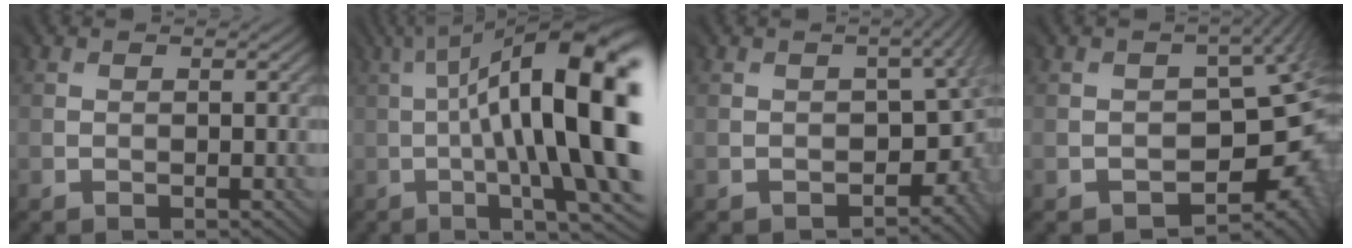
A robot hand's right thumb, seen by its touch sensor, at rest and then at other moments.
{"total": 19.2, "force": [0.9, 5.2, 18.5], "torque": [-0.250, 0.031, 0.022]}
{"total": 5.6, "force": [-2.7, 3.6, 3.4], "torque": [-0.028, -0.021, -0.022]}
{"total": 9.1, "force": [-3.4, 6.2, 5.8], "torque": [-0.038, -0.026, -0.028]}